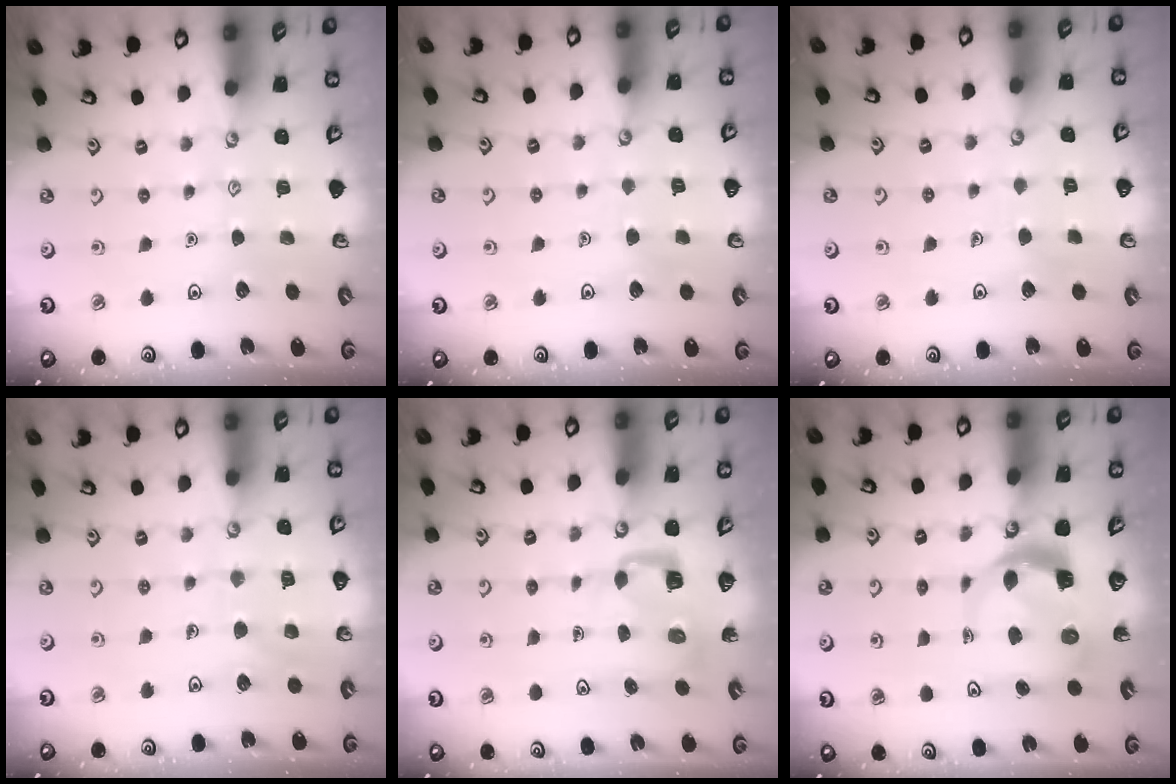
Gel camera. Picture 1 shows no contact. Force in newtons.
{"total": 2.4, "press": 2.4, "slide": 0.2}
{"total": 2.2, "press": 2.2, "slide": 0.1}
{"total": 7.1, "press": 7.1, "slide": 0.5}
{"total": 3.3, "press": 3.3, "slide": 0.1}
{"total": 6.1, "press": 6.0, "slide": 1.0}